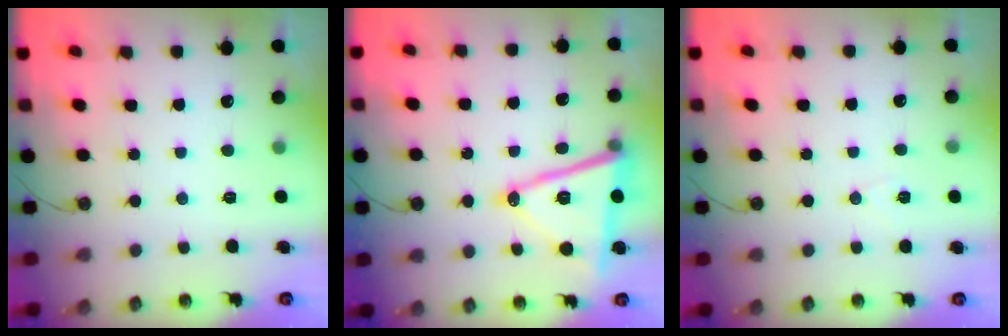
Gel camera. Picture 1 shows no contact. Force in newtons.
{"total": 15.7, "press": 15.2, "slide": 3.9}
{"total": 4.7, "press": 3.0, "slide": 3.6}